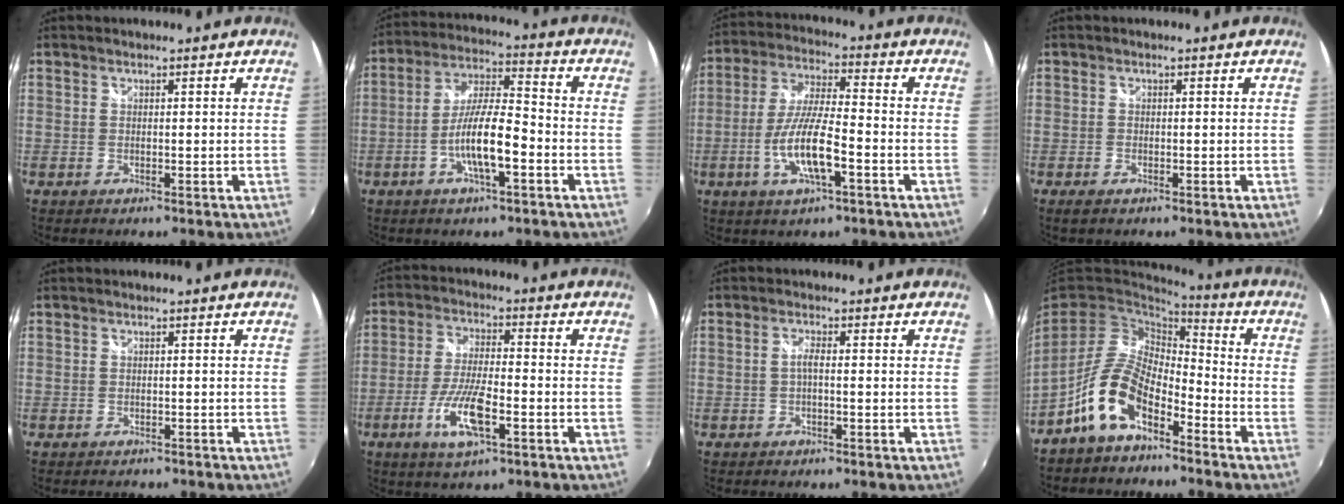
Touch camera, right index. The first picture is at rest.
{"total": 10.4, "force": [-4.0, 2.2, 9.4], "torque": [-0.188, 0.002, -0.072]}
{"total": 11.2, "force": [-4.2, 2.4, 10.2], "torque": [-0.210, -0.005, -0.077]}
{"total": 1.4, "force": [-0.9, 0.6, 0.8], "torque": [-0.018, -0.003, -0.016]}
{"total": 2.0, "force": [-1.7, 1.1, 0.5], "torque": [-0.011, -0.007, -0.022]}
{"total": 10.0, "force": [-4.3, 2.5, 8.7], "torque": [-0.182, -0.008, -0.082]}
{"total": 1.5, "force": [-0.5, 0.1, 1.4], "torque": [-0.027, 0.004, -0.011]}
{"total": 11.8, "force": [-6.9, 5.7, 7.7], "torque": [-0.159, 0.014, -0.129]}